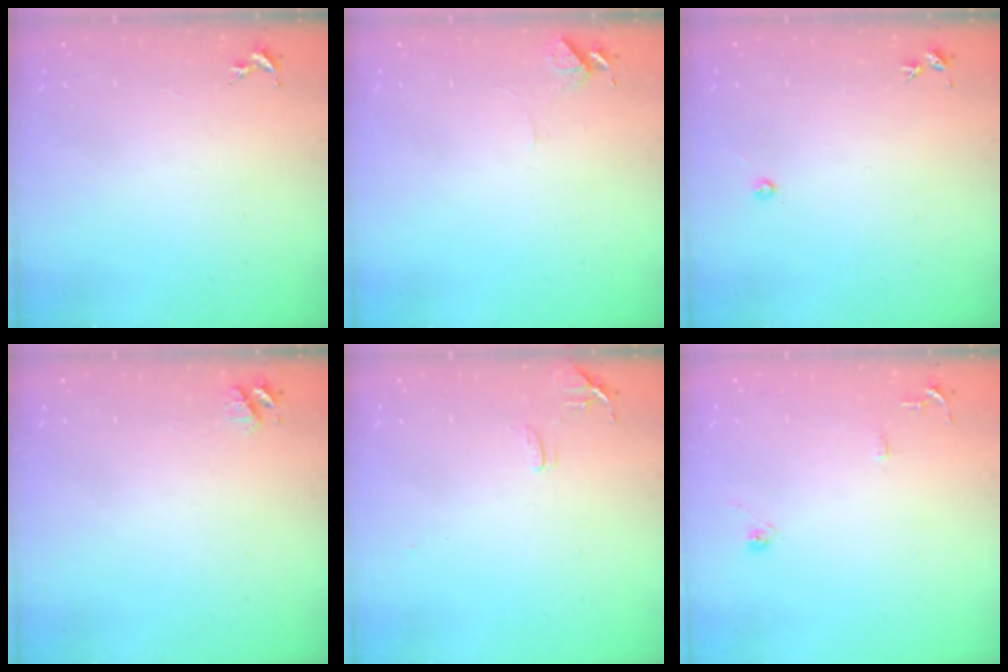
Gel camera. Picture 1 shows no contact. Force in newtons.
{"total": 4.6, "press": 4.5, "slide": 0.4}
{"total": 3.0, "press": 3.0, "slide": 0.4}
{"total": 4.7, "press": 4.7, "slide": 0.7}
{"total": 7.7, "press": 7.7, "slide": 0.7}
{"total": 9.1, "press": 9.1, "slide": 0.8}